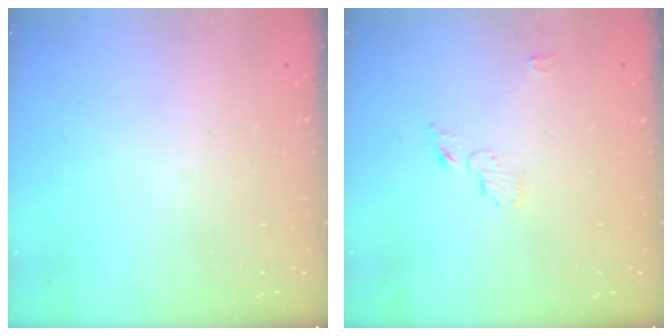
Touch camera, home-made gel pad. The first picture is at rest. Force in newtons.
{"total": 4.0, "press": 4.0, "slide": 0.5}